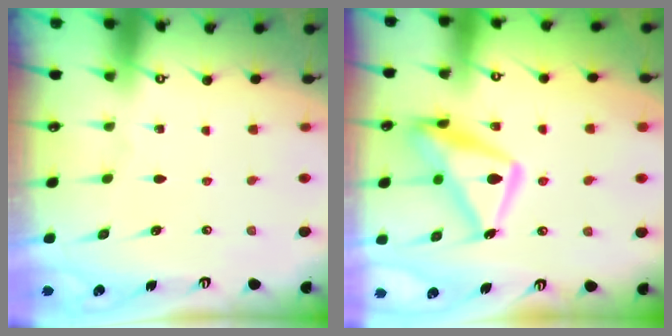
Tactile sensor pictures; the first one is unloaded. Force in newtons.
{"total": 16.2, "press": 16.1, "slide": 1.5}